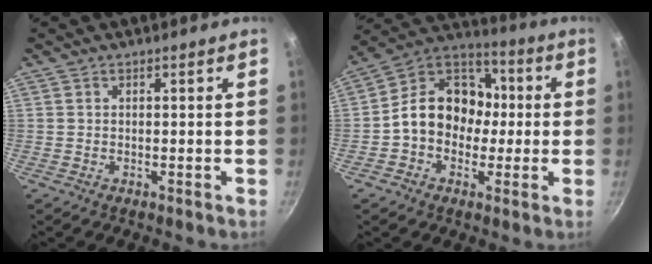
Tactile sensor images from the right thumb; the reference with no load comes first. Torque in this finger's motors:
{"motor_torque": [2.08, 1.92, 1.05, -0.74, 0.38]}